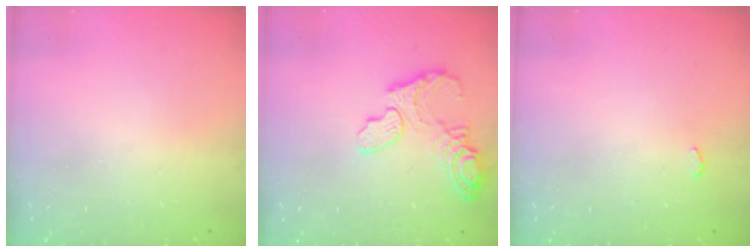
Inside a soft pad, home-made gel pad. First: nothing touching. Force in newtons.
{"total": 12.7, "press": 12.6, "slide": 1.2}
{"total": 2.2, "press": 2.2, "slide": 0.3}